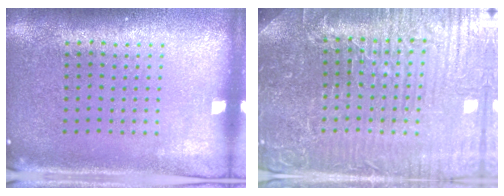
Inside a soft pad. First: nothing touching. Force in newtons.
{"total": 6.2, "press": 5.6, "slide": 2.5}